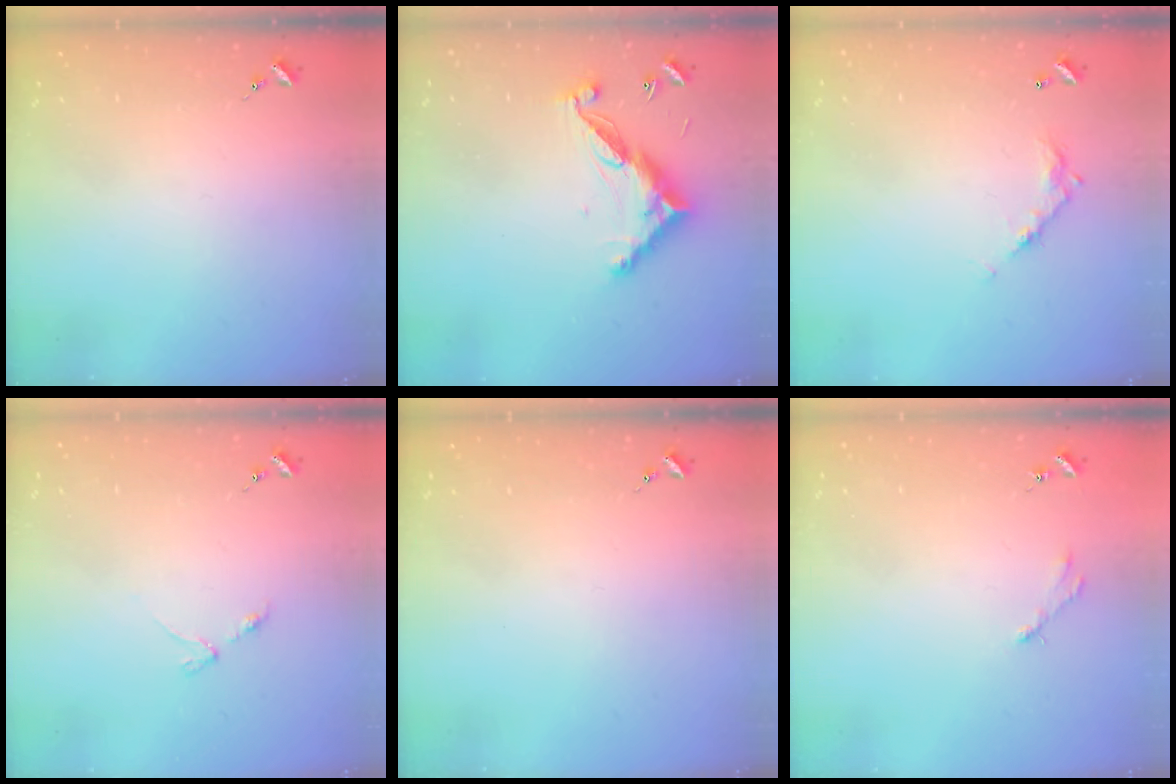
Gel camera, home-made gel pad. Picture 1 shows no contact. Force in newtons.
{"total": 12.8, "press": 12.8, "slide": 0.4}
{"total": 8.4, "press": 8.4, "slide": 0.4}
{"total": 3.2, "press": 3.1, "slide": 0.5}
{"total": 0.0}
{"total": 2.5, "press": 2.5, "slide": 0.3}